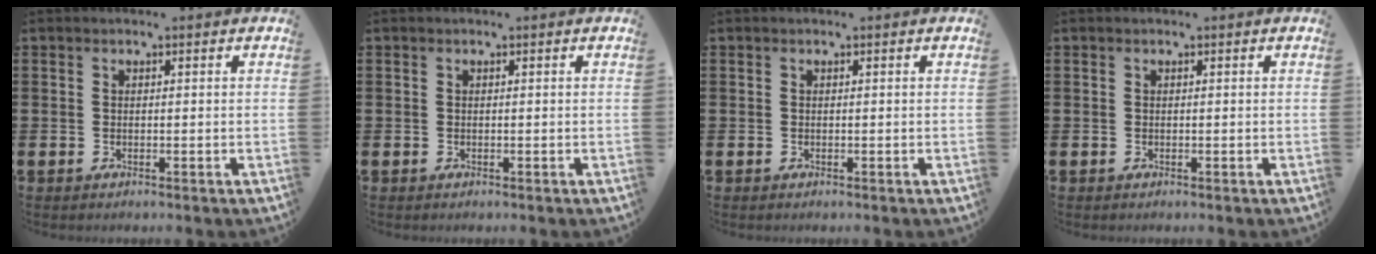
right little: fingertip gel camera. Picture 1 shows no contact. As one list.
[{"total": 0.0}, {"total": 0.0}, {"total": 0.0}]